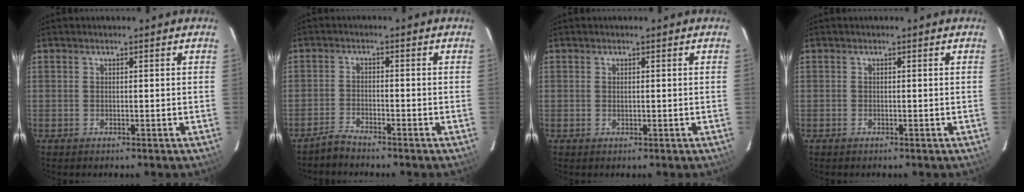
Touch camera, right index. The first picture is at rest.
{"total": 3.1, "force": [-2.9, 0.3, 0.9], "torque": [-0.033, 0.000, -0.060]}
{"total": 0.6, "force": [0.1, 0.4, 0.4], "torque": [-0.005, -0.001, 0.003]}
{"total": 0.0}